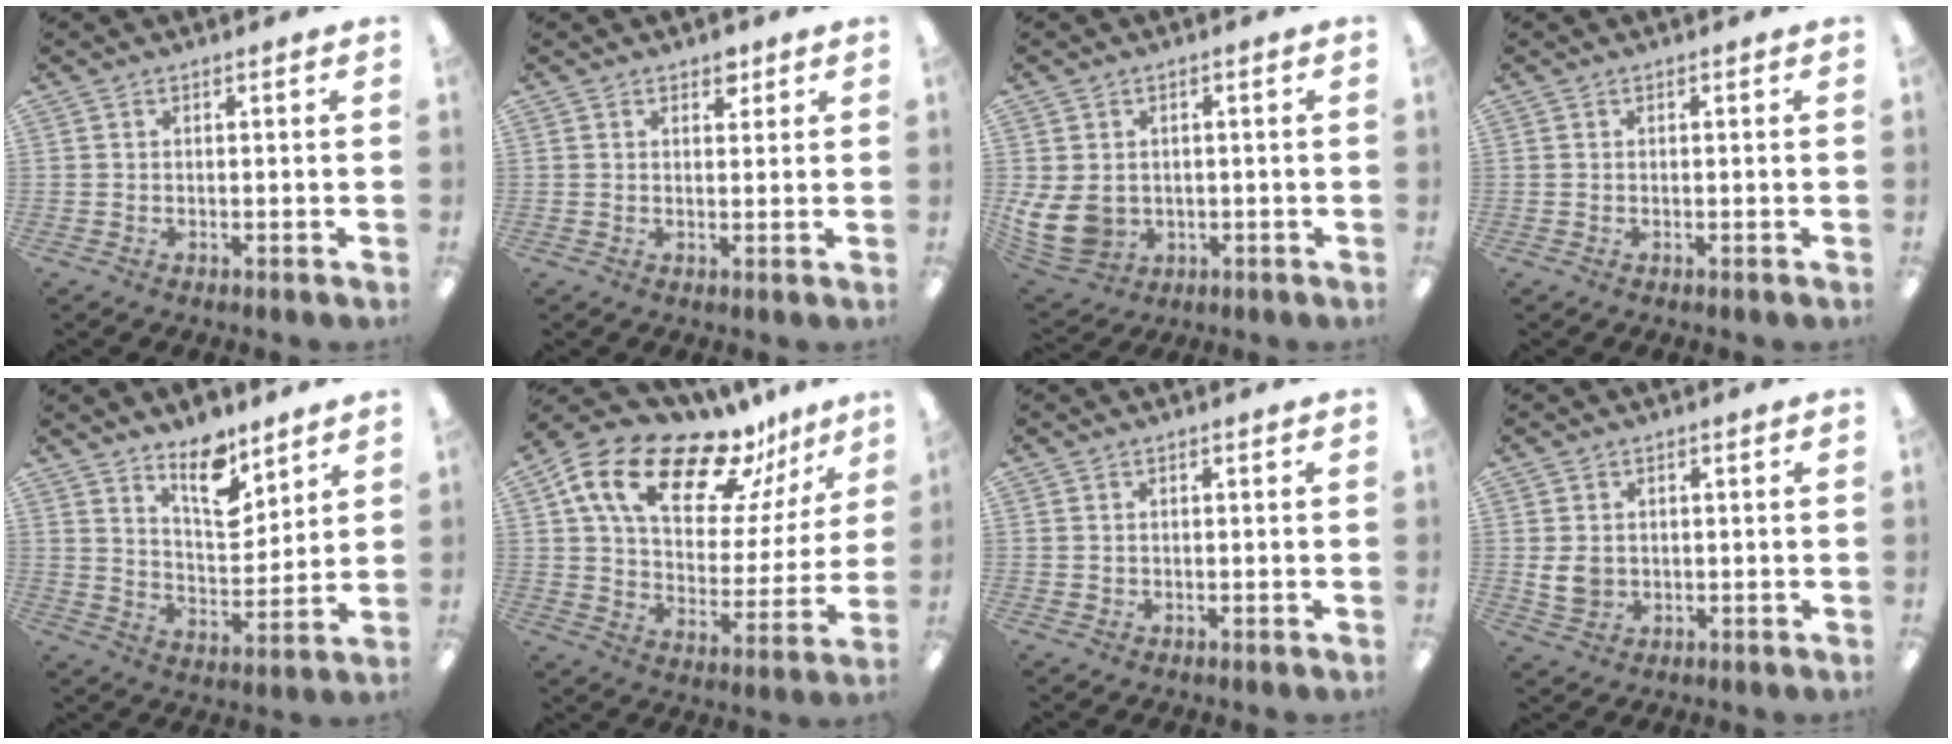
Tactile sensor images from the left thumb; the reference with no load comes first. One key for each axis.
{"total": 2.8, "fx": 1.9, "fy": 1.7, "fz": 1.2, "tx": -0.001, "ty": -0.007, "tz": 0.030}
{"total": 9.2, "fx": -0.1, "fy": 7.5, "fz": 5.3, "tx": -0.117, "ty": -0.004, "tz": 0.002}
{"total": 0.0}
{"total": 12.3, "fx": 9.0, "fy": 5.0, "fz": 6.6, "tx": -0.098, "ty": -0.056, "tz": 0.158}
{"total": 20.4, "fx": 13.9, "fy": 9.8, "fz": 11.3, "tx": -0.196, "ty": -0.086, "tz": 0.243}
{"total": 0.9, "fx": 0.2, "fy": 0.8, "fz": -0.2, "tx": 0.003, "ty": 0.005, "tz": 0.002}
{"total": 4.9, "fx": 0.2, "fy": 4.4, "fz": 2.2, "tx": -0.034, "ty": 0.001, "tz": 0.004}